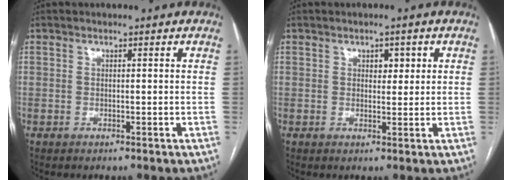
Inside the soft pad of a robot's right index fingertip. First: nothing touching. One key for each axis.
{"total": 2.2, "fx": 0.9, "fy": 1.2, "fz": 1.6, "tx": -0.021, "ty": 0.003, "tz": 0.012}